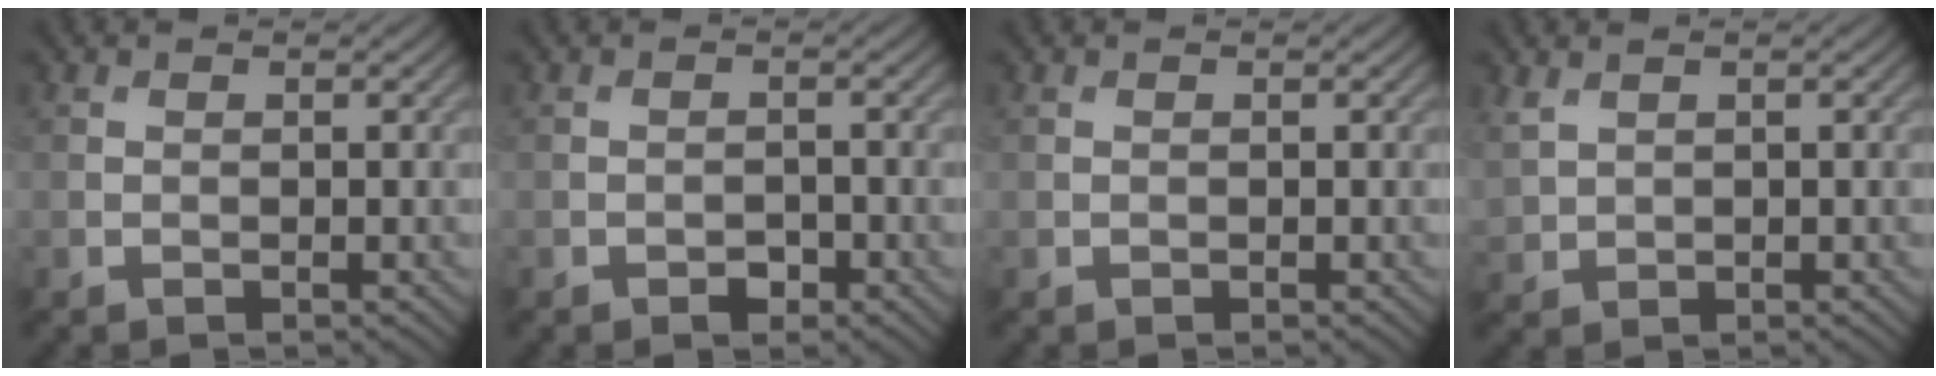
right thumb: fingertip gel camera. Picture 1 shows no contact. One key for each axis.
{"total": 1.5, "fx": -0.9, "fy": 0.9, "fz": 0.8, "tx": -0.010, "ty": 0.001, "tz": -0.018}
{"total": 0.0}
{"total": 2.0, "fx": 1.1, "fy": 1.3, "fz": 1.0, "tx": -0.032, "ty": 0.000, "tz": 0.028}